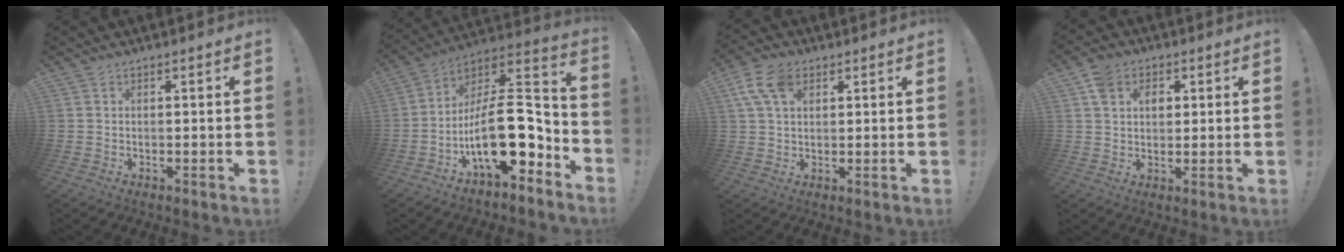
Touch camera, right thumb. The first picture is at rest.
{"total": 22.0, "force": [-5.8, 10.5, 18.4], "torque": [-0.323, 0.028, -0.088]}
{"total": 10.7, "force": [3.9, 7.0, 7.1], "torque": [-0.138, 0.001, 0.077]}
{"total": 6.9, "force": [2.7, 5.3, 3.5], "torque": [-0.060, 0.003, 0.052]}